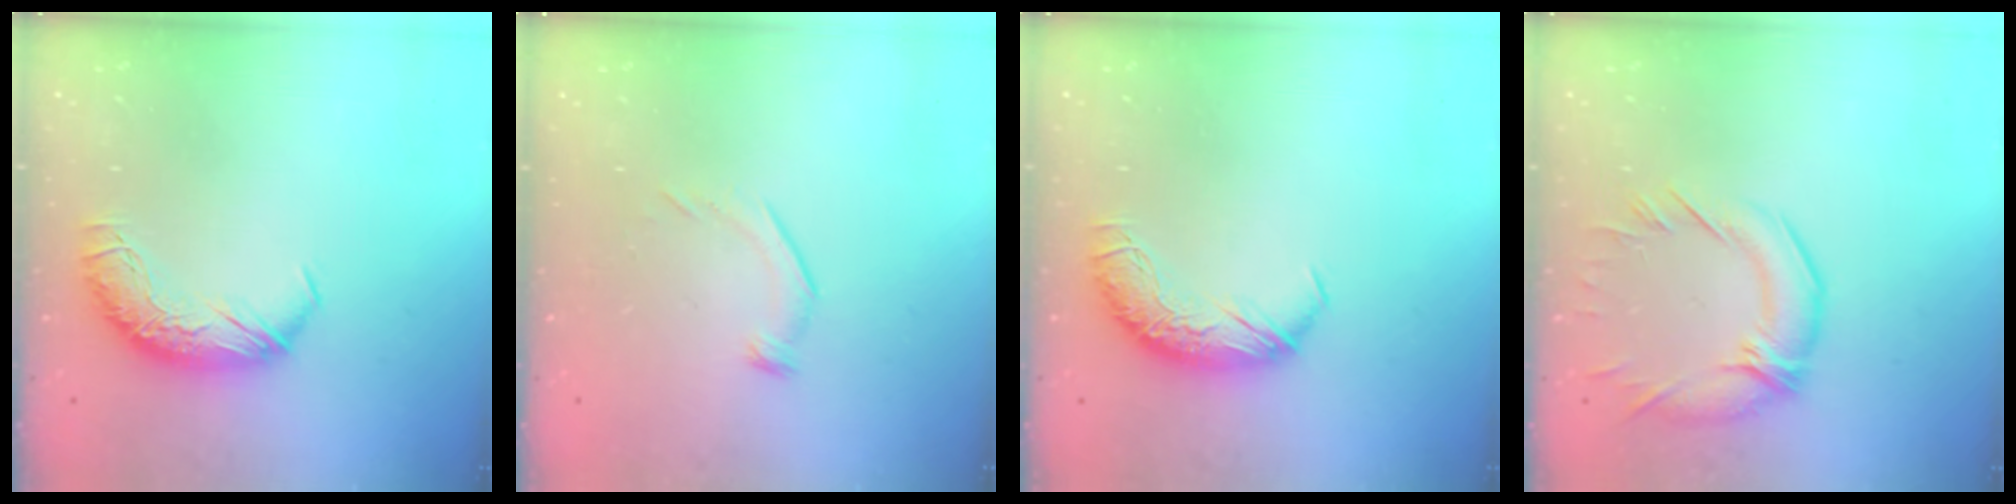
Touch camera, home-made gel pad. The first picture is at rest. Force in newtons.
{"total": 5.9, "press": 5.7, "slide": 1.2}
{"total": 0.0}
{"total": 2.3, "press": 0.9, "slide": 2.1}